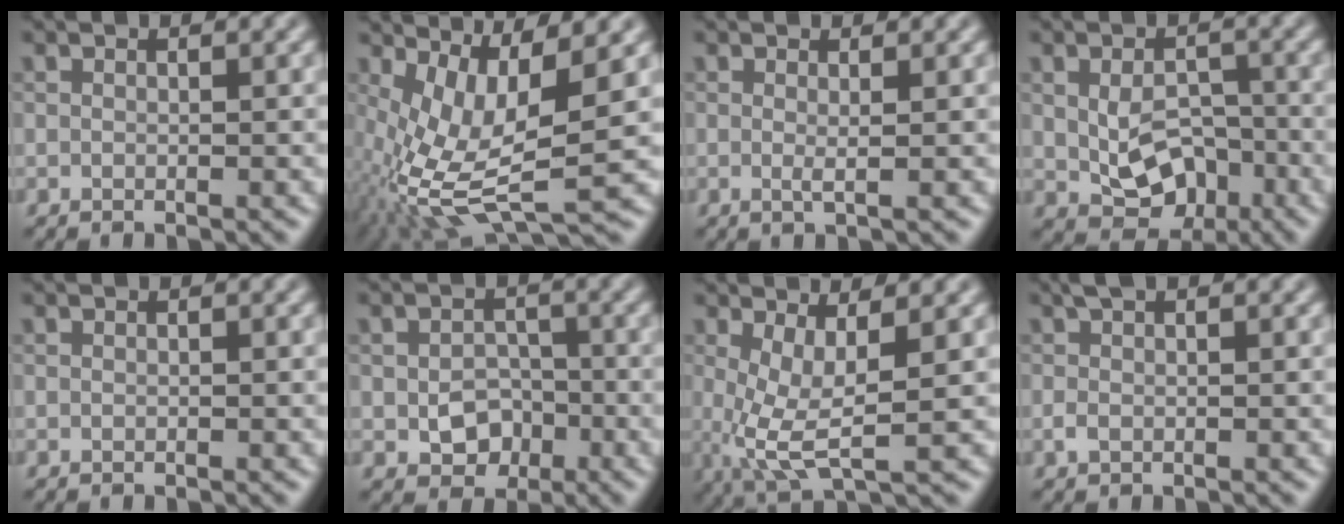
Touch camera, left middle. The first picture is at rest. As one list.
[{"total": 9.7, "force": [-0.7, 3.5, 9.1], "torque": [-0.197, -0.008, -0.008]}, {"total": 1.0, "force": [0.1, 0.2, 1.0], "torque": [-0.016, -0.003, -0.002]}, {"total": 5.2, "force": [-1.1, 3.5, 3.7], "torque": [-0.063, -0.012, -0.013]}, {"total": 0.0}, {"total": 3.4, "force": [-1.0, 2.6, 2.0], "torque": [-0.028, -0.003, -0.016]}, {"total": 5.0, "force": [0.4, 1.5, 4.8], "torque": [-0.097, -0.009, 0.010]}, {"total": 1.4, "force": [0.4, 0.8, 1.1], "torque": [-0.025, 0.006, 0.005]}]